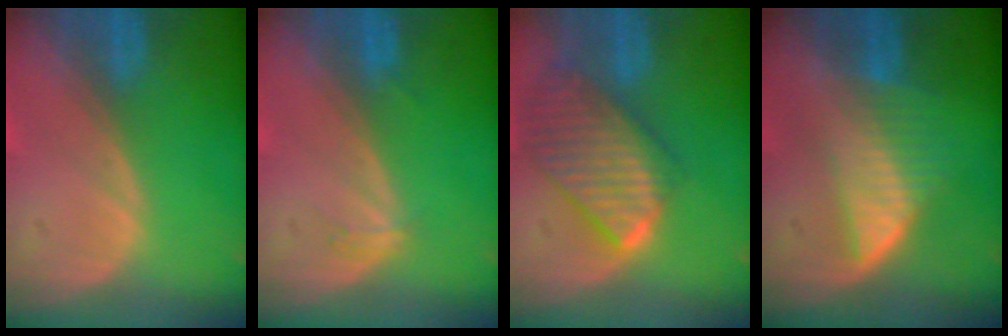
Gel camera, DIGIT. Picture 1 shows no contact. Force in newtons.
{"total": 1.1, "press": 1.1, "slide": 0.1}
{"total": 9.7, "press": 8.4, "slide": 4.9}
{"total": 6.9, "press": 6.0, "slide": 3.3}